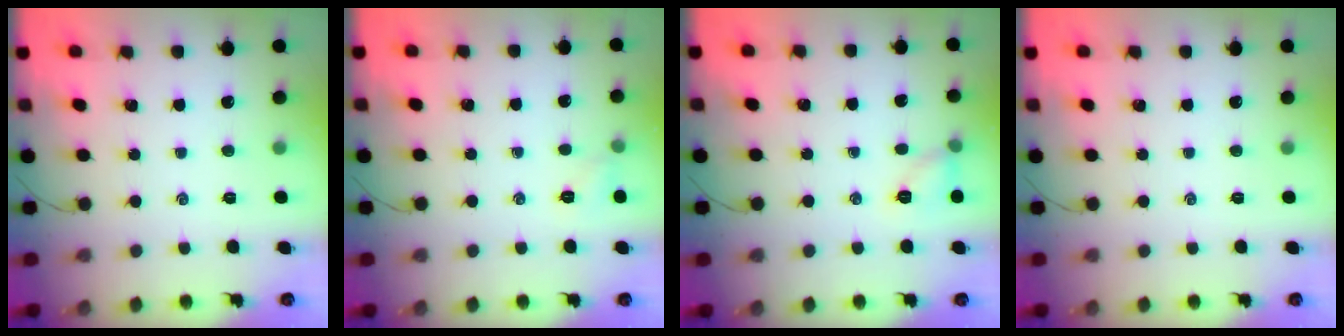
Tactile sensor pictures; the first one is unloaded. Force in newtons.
{"total": 4.8, "press": 4.5, "slide": 1.4}
{"total": 6.5, "press": 6.4, "slide": 0.8}
{"total": 0.0}